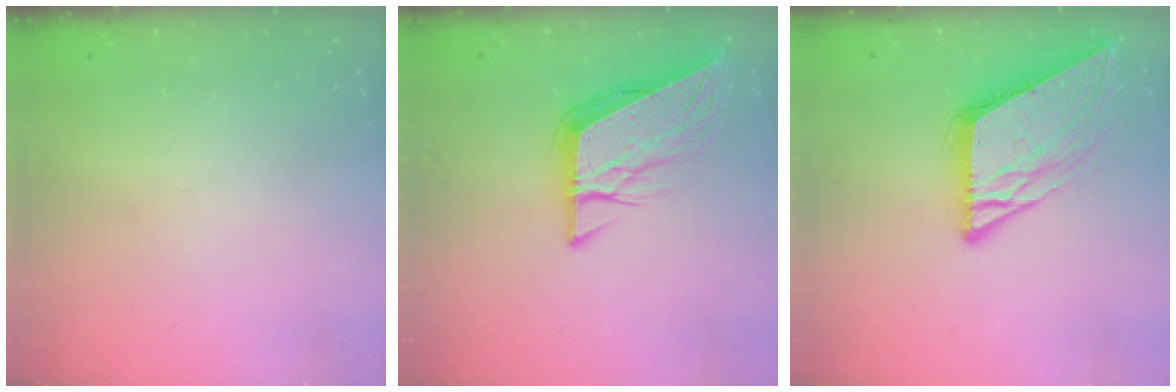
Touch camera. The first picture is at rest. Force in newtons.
{"total": 9.2, "press": 9.1, "slide": 0.8}
{"total": 8.8, "press": 8.8, "slide": 0.9}